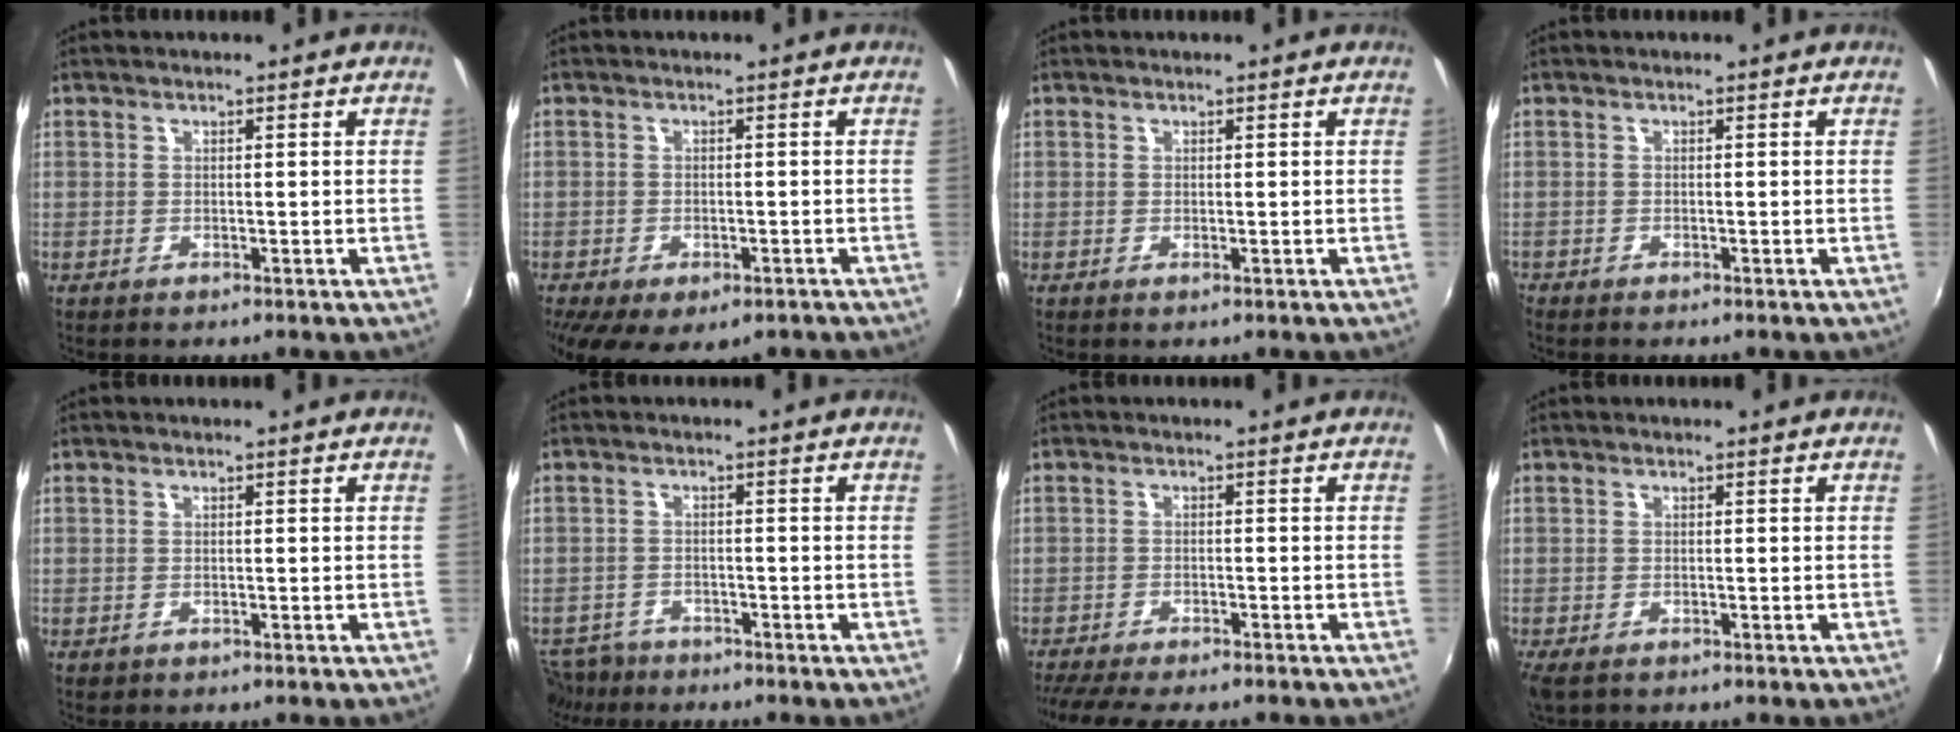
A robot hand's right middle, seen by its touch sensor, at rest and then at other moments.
{"total": 9.8, "force": [-5.8, 5.0, 6.2], "torque": [-0.133, -0.037, -0.083]}
{"total": 0.0}
{"total": 0.5, "force": [-0.5, 0.1, 0.1], "torque": [-0.001, -0.003, -0.013]}
{"total": 0.0}
{"total": 5.7, "force": [-4.8, 2.9, 1.2], "torque": [-0.042, -0.004, -0.083]}
{"total": 9.4, "force": [-8.1, 1.3, 4.6], "torque": [-0.103, -0.028, -0.131]}
{"total": 2.9, "force": [-1.8, 1.3, 1.8], "torque": [-0.036, -0.015, -0.027]}